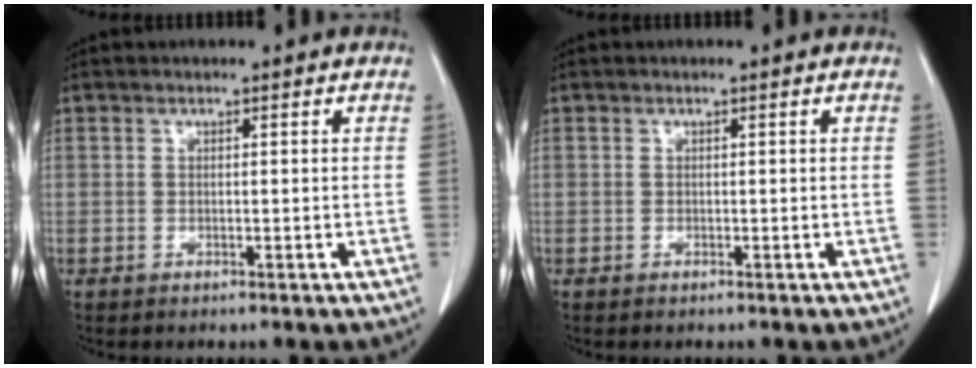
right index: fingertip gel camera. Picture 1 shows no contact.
{"total": 0.0}